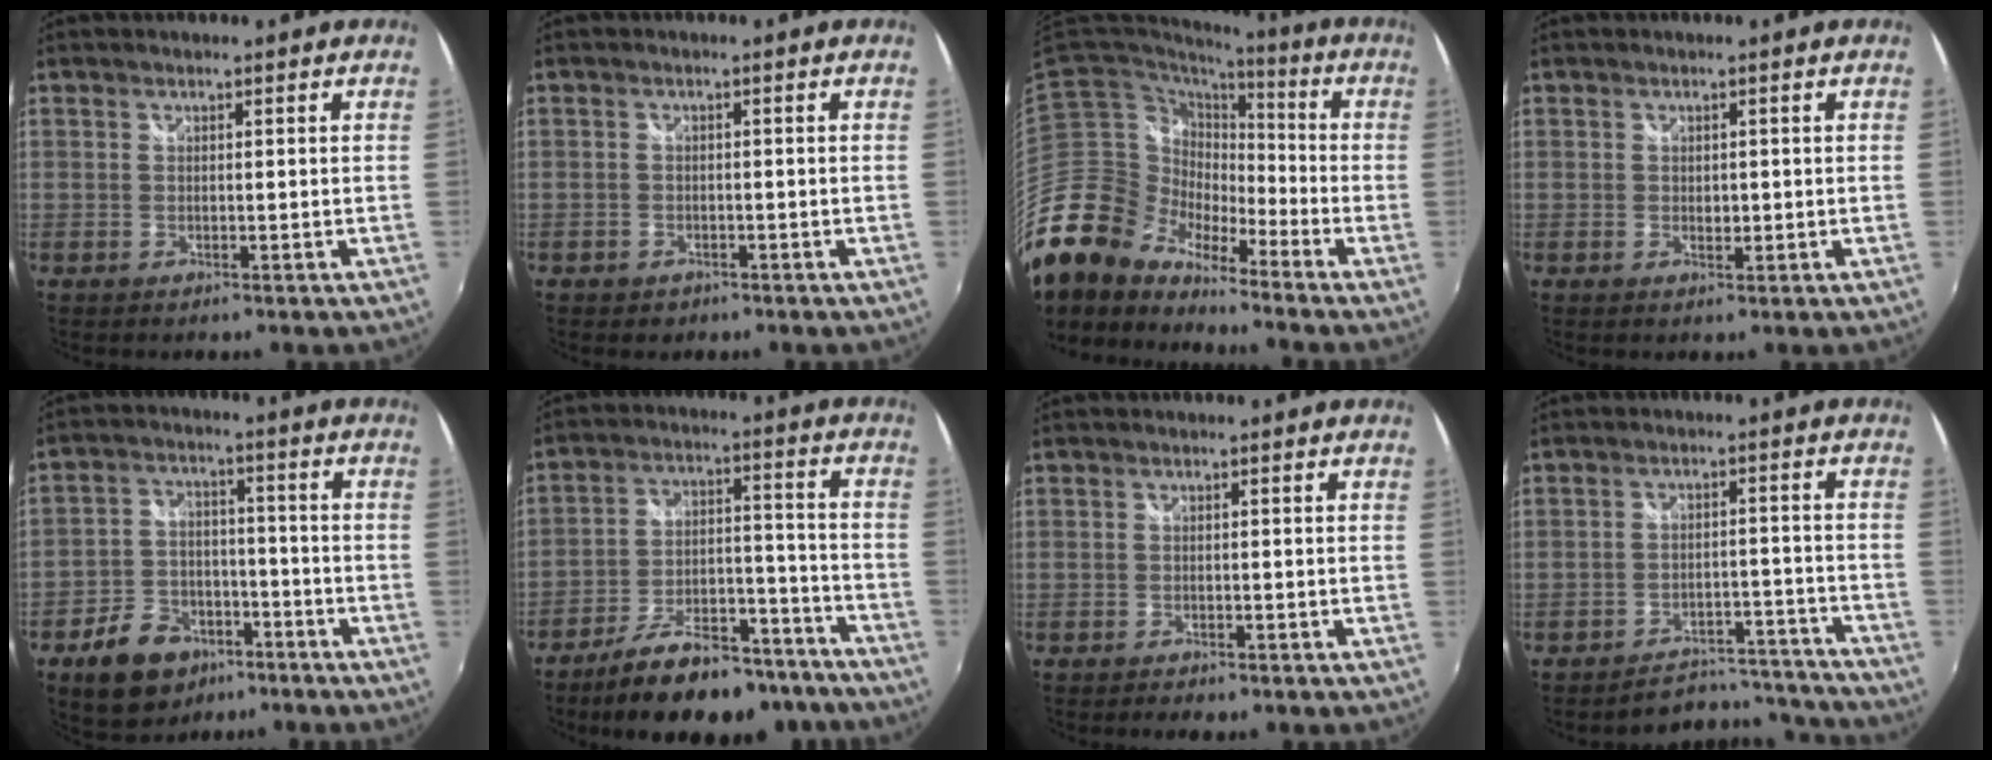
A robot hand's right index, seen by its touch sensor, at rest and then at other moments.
{"total": 2.2, "force": [-1.3, 1.7, 0.6], "torque": [-0.016, 0.000, -0.019]}
{"total": 15.7, "force": [-13.6, 7.0, 3.7], "torque": [-0.082, 0.017, -0.270]}
{"total": 1.3, "force": [-0.1, 1.0, 0.8], "torque": [-0.012, 0.000, -0.001]}
{"total": 12.7, "force": [-7.7, 8.4, 5.6], "torque": [-0.134, 0.018, -0.111]}
{"total": 20.7, "force": [-16.7, 7.8, 9.4], "torque": [-0.165, 0.023, -0.227]}
{"total": 2.4, "force": [-1.9, 0.9, 1.2], "torque": [-0.028, -0.011, -0.030]}
{"total": 13.9, "force": [-13.3, 3.6, 1.5], "torque": [-0.030, 0.038, -0.168]}